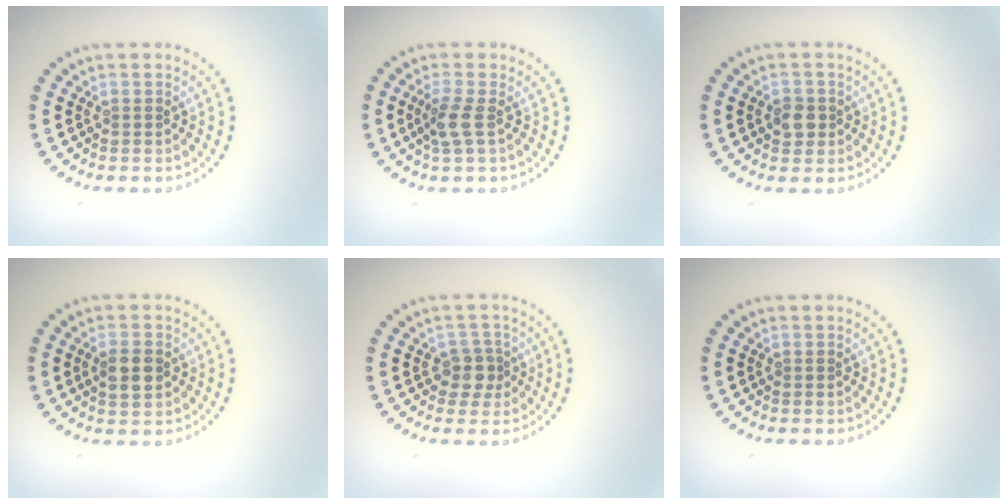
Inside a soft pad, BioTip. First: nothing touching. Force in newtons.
{"total": 1.9, "press": 1.6, "slide": 1.1}
{"total": 2.0, "press": 1.9, "slide": 0.4}
{"total": 2.7, "press": 2.7, "slide": 0.1}
{"total": 2.3, "press": 1.9, "slide": 1.2}
{"total": 0.0}